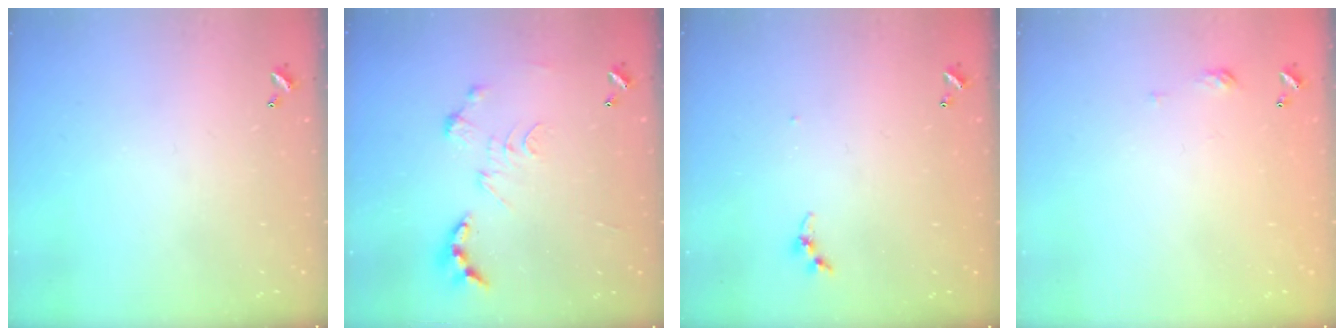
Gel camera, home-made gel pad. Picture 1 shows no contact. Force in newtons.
{"total": 0.0}
{"total": 3.4, "press": 3.4, "slide": 0.3}
{"total": 3.1, "press": 3.0, "slide": 0.4}